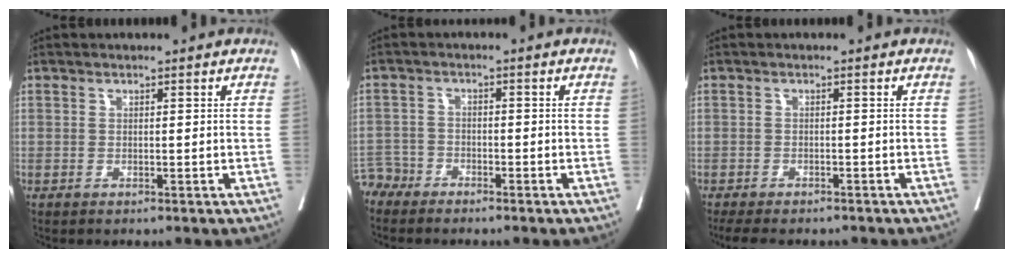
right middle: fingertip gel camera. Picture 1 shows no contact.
{"total": 3.3, "force": [-3.0, 1.0, -0.8], "torque": [0.012, -0.003, -0.061]}
{"total": 8.7, "force": [-7.5, 2.3, 3.6], "torque": [-0.053, -0.006, -0.103]}